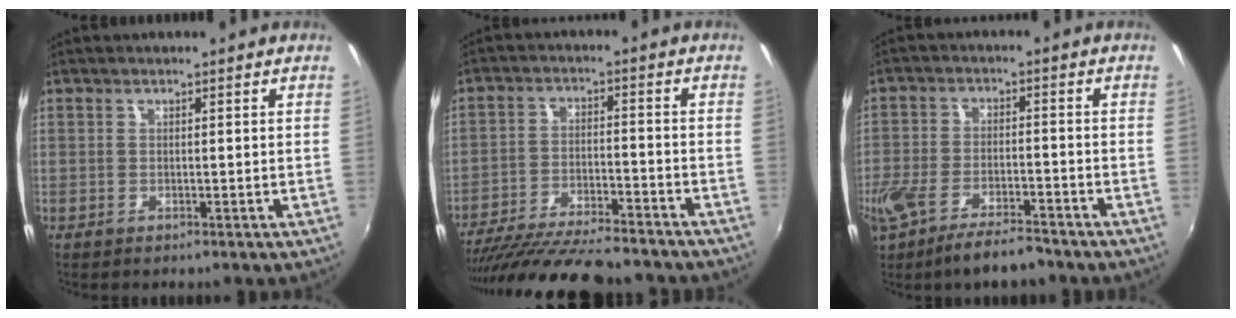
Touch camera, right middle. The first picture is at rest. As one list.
[{"total": 18.9, "force": [-16.5, 3.0, 8.7], "torque": [-0.173, -0.036, -0.260]}, {"total": 11.0, "force": [-8.2, 3.5, 6.3], "torque": [-0.147, -0.028, -0.146]}]